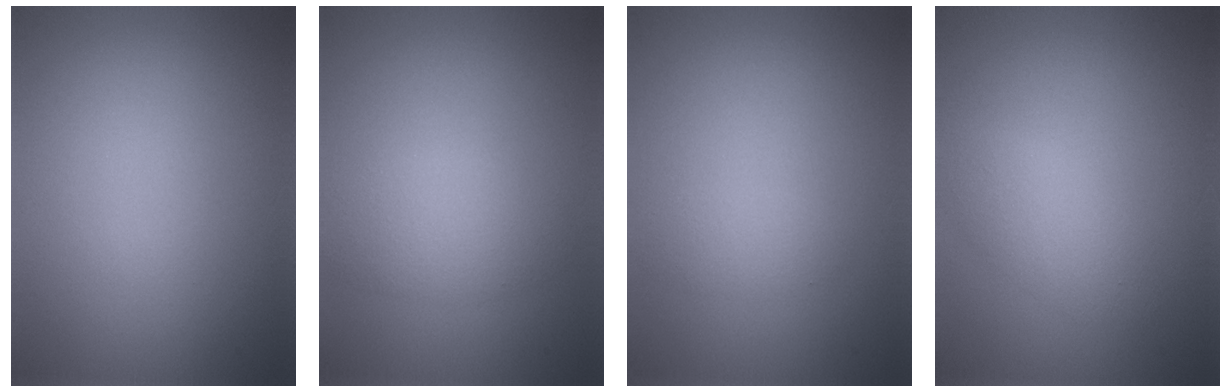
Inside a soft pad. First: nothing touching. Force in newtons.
{"total": 3.1, "press": 3.1, "slide": 0.1}
{"total": 1.3, "press": 1.3, "slide": 0.1}
{"total": 2.4, "press": 2.4, "slide": 0.2}